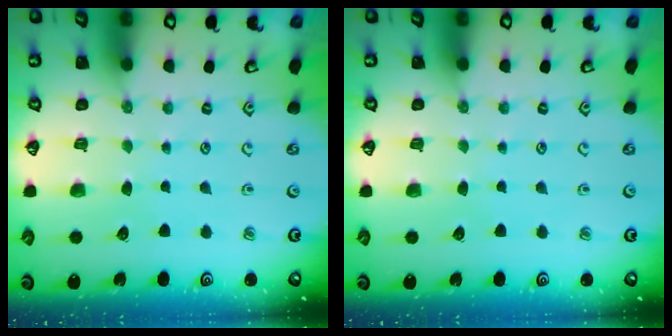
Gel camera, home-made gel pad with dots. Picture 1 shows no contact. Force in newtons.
{"total": 0.0}